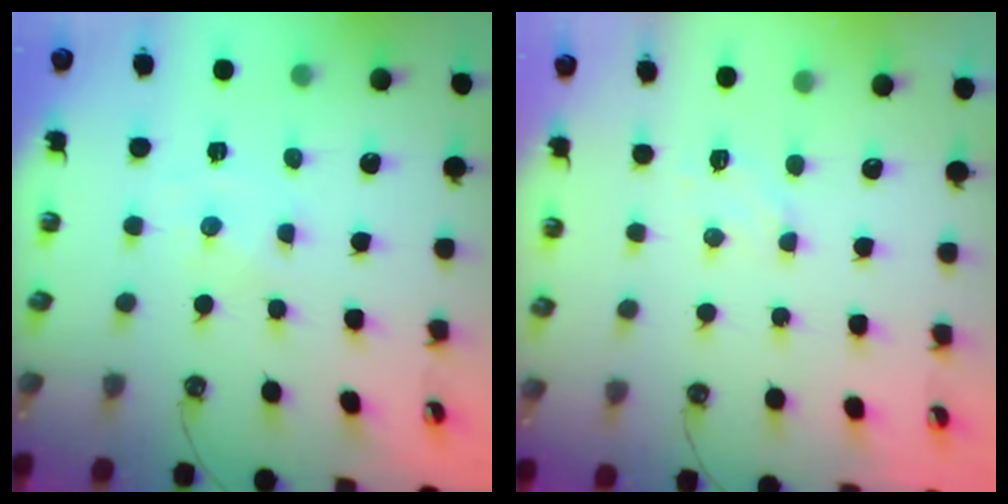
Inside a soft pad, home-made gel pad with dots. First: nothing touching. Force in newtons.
{"total": 6.6, "press": 6.6, "slide": 0.6}